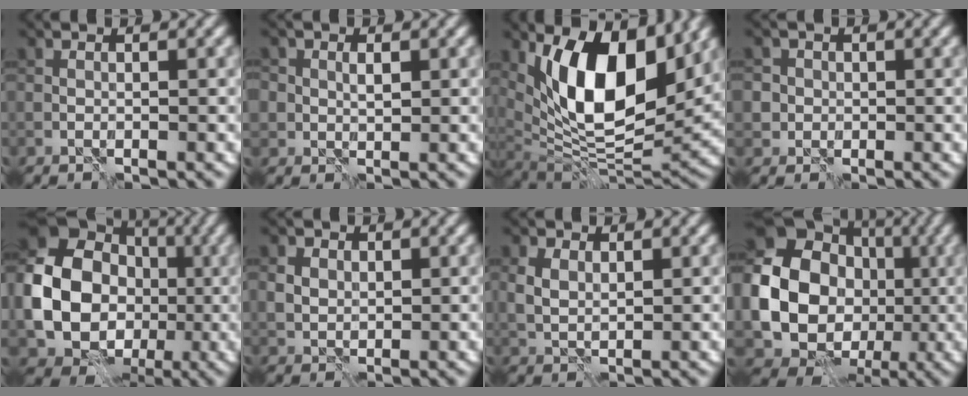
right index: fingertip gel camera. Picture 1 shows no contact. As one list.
[{"total": 2.0, "force": [0.6, 1.6, 1.0], "torque": [-0.016, -0.002, 0.013]}, {"total": 11.9, "force": [4.6, 5.4, 9.6], "torque": [-0.154, -0.010, 0.084]}, {"total": 2.8, "force": [-0.2, 2.8, 0.4], "torque": [0.013, 0.016, -0.023]}, {"total": 13.8, "force": [-0.9, 11.5, 7.4], "torque": [-0.169, -0.004, -0.031]}, {"total": 1.8, "force": [0.8, 1.5, 0.6], "torque": [-0.014, 0.001, 0.013]}, {"total": 2.0, "force": [1.0, 1.3, 1.1], "torque": [-0.032, -0.001, 0.020]}, {"total": 18.8, "force": [-0.7, 17.0, 8.1], "torque": [-0.187, 0.002, -0.034]}]